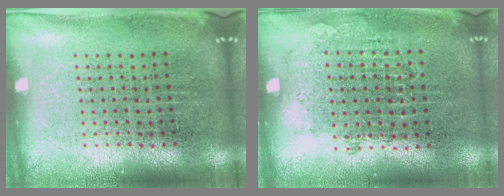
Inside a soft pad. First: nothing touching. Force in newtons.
{"total": 0.8, "press": 0.7, "slide": 0.2}